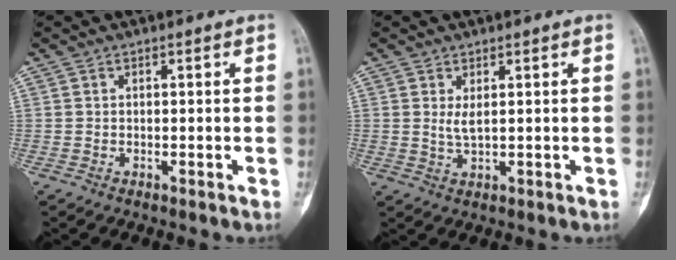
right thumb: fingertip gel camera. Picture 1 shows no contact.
{"total": 2.4, "force": [0.8, 0.8, 2.1], "torque": [-0.042, -0.010, 0.022]}